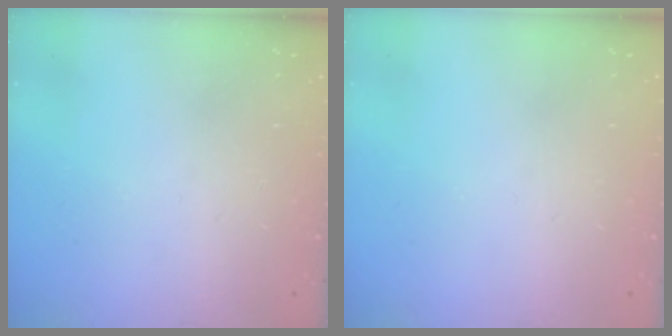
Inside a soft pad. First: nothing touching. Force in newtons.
{"total": 0.0}